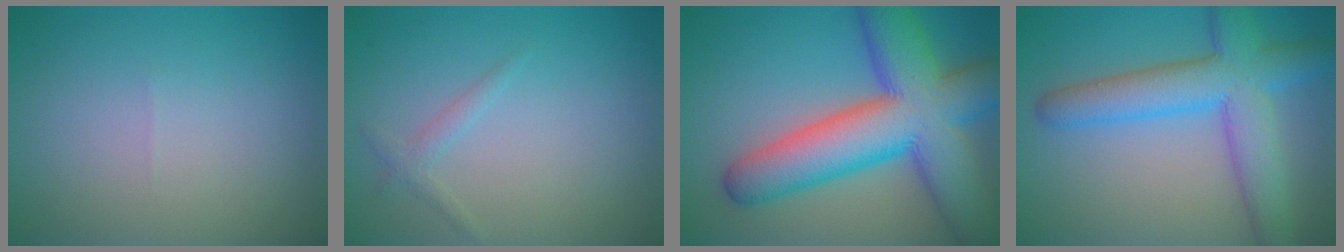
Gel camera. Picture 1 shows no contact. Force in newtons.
{"total": 1.0, "press": 1.0, "slide": 0.2}
{"total": 13.2, "press": 13.2, "slide": 0.4}
{"total": 7.4, "press": 7.4, "slide": 0.5}